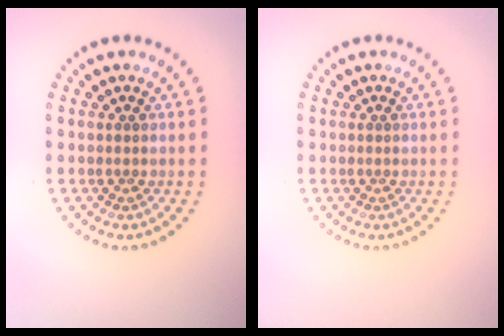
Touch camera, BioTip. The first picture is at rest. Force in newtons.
{"total": 0.0}